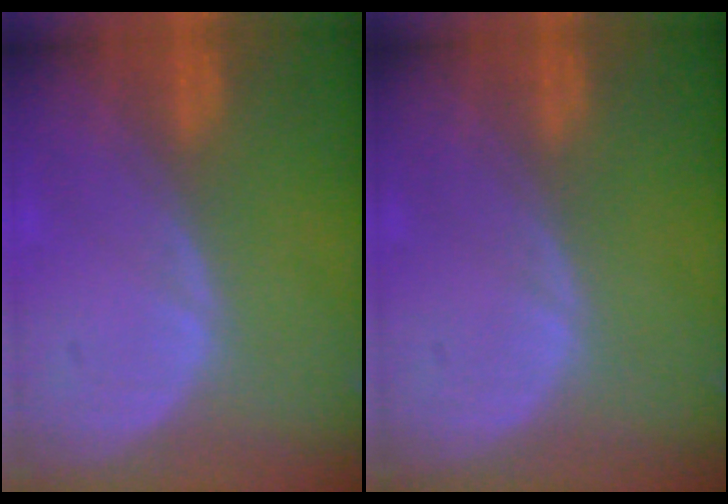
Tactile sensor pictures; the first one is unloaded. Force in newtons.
{"total": 0.0}